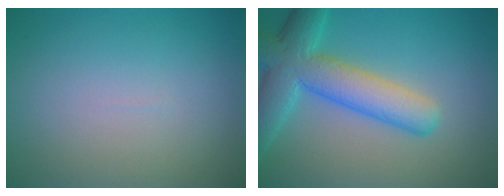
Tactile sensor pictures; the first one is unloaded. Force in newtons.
{"total": 7.7, "press": 7.7, "slide": 0.4}